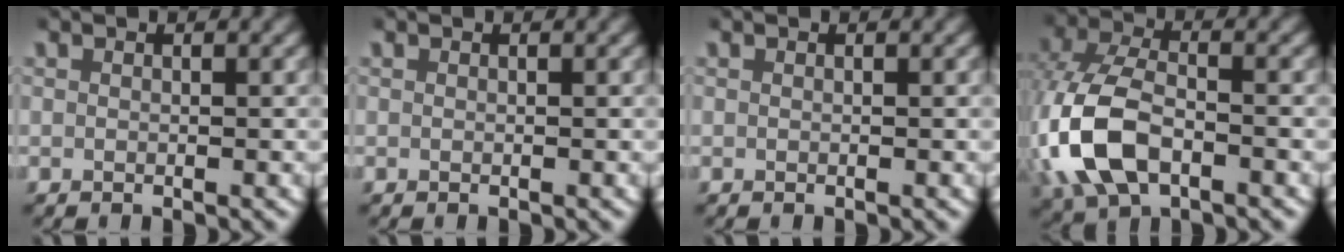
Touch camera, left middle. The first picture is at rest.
{"total": 0.0}
{"total": 0.0}
{"total": 7.9, "force": [-1.2, 5.2, 5.8], "torque": [-0.171, -0.024, -0.010]}